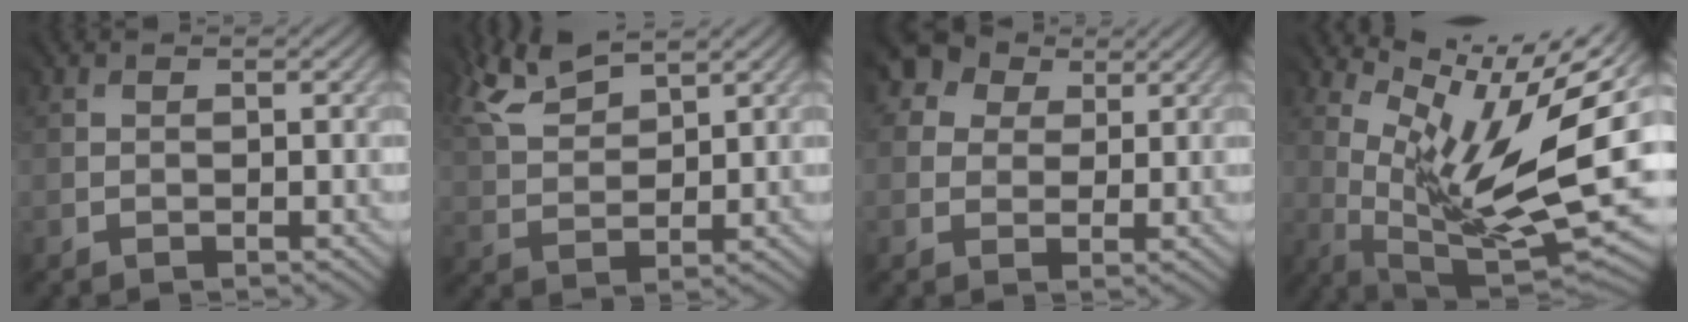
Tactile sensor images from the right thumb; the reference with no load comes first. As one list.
[{"total": 7.4, "force": [6.1, 2.1, 3.7], "torque": [-0.109, 0.018, 0.131]}, {"total": 9.2, "force": [5.1, 6.9, 3.4], "torque": [-0.110, 0.026, 0.079]}, {"total": 14.5, "force": [4.5, 4.1, 13.2], "torque": [-0.241, -0.009, 0.105]}]